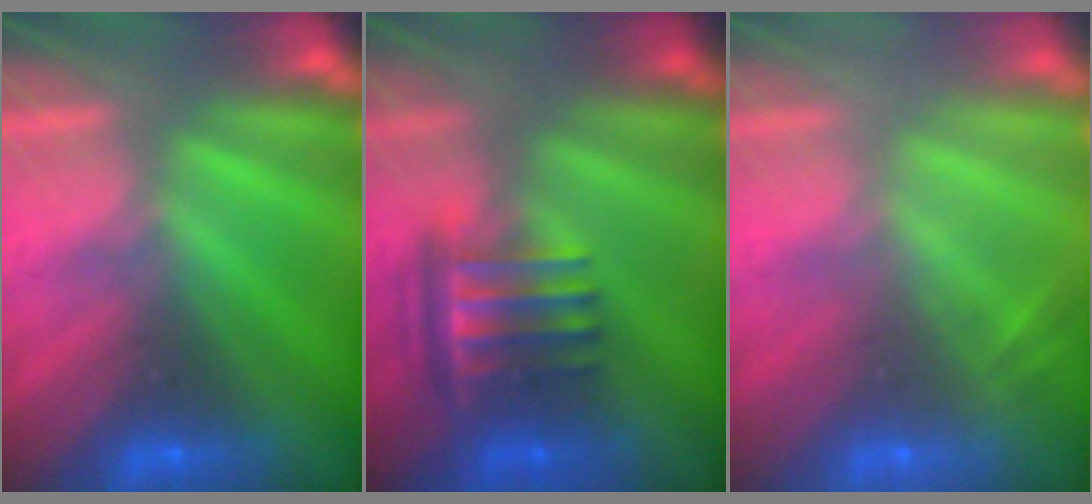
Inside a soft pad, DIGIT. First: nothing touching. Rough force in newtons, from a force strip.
{"total": 3.7}
{"total": 2.0}